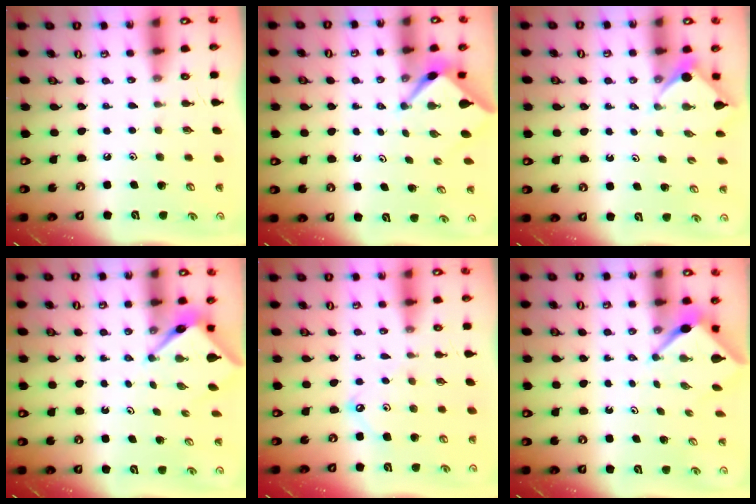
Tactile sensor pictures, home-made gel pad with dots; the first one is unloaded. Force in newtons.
{"total": 2.6, "press": 2.6, "slide": 0.3}
{"total": 3.9, "press": 3.9, "slide": 0.5}
{"total": 3.9, "press": 3.9, "slide": 0.2}
{"total": 5.4, "press": 5.4, "slide": 0.5}
{"total": 3.1, "press": 3.1, "slide": 0.2}